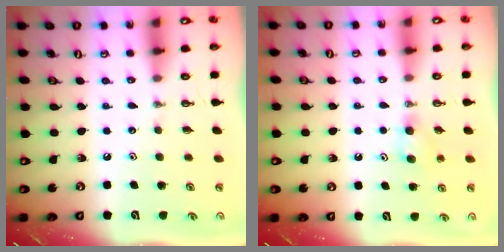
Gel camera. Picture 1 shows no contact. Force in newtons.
{"total": 3.6, "press": 3.6, "slide": 0.7}